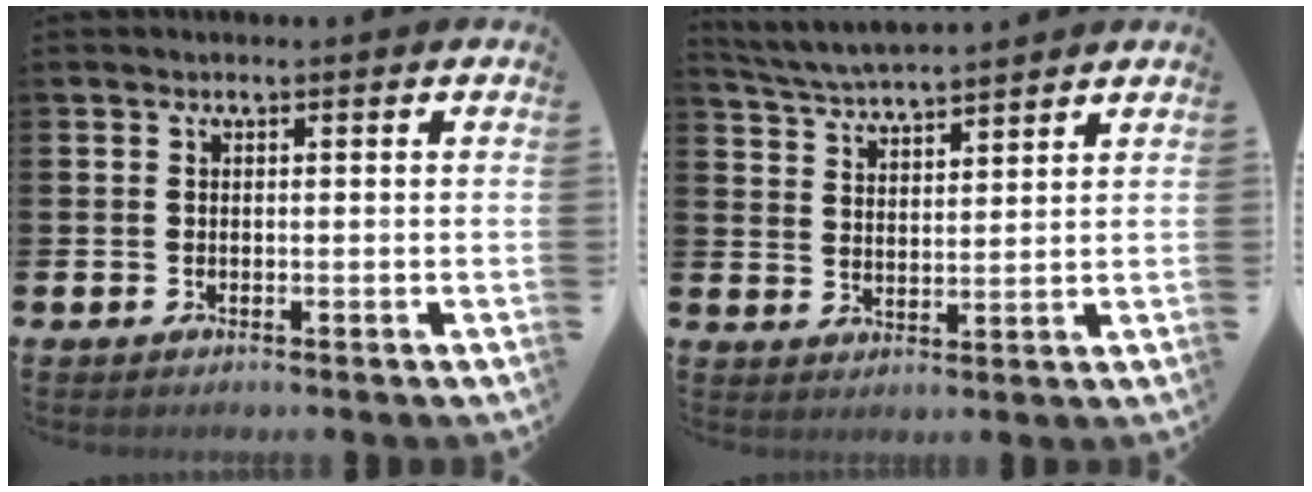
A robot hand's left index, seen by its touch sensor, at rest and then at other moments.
{"total": 4.7, "force": [4.7, 0.2, 0.5], "torque": [-0.036, -0.027, 0.084]}